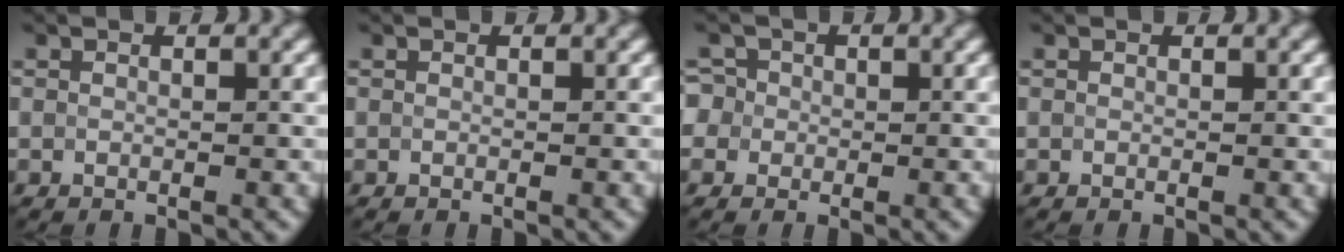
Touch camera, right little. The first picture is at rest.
{"total": 0.0}
{"total": 3.3, "force": [0.5, 3.1, 1.1], "torque": [-0.007, 0.031, -0.020]}
{"total": 0.0}